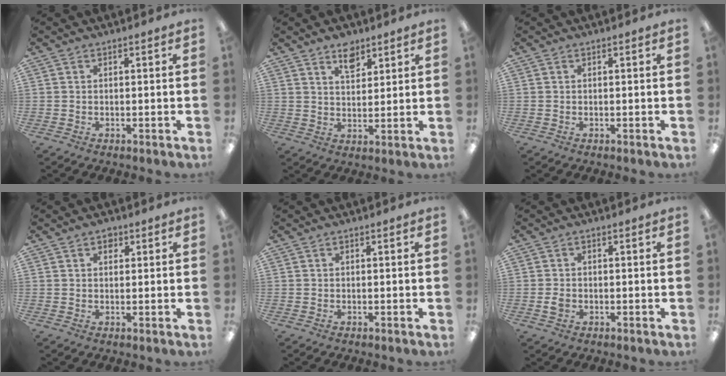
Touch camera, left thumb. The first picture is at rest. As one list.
[{"total": 6.1, "force": [4.5, 3.1, 2.8], "torque": [-0.026, -0.026, 0.075]}, {"total": 0.0}, {"total": 2.4, "force": [1.6, 1.6, 0.9], "torque": [0.003, -0.007, 0.023]}, {"total": 0.0}, {"total": 1.7, "force": [-0.4, 1.3, 1.1], "torque": [-0.020, 0.002, -0.008]}]